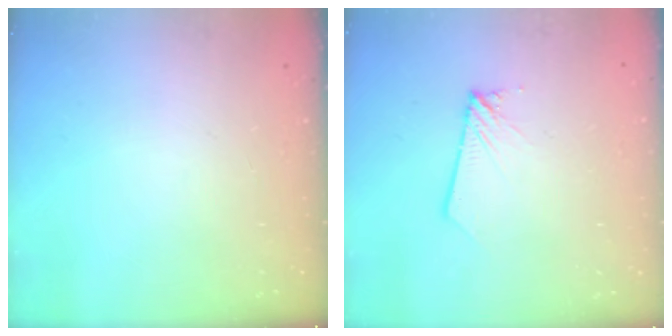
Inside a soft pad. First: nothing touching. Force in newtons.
{"total": 2.0, "press": 2.0, "slide": 0.1}